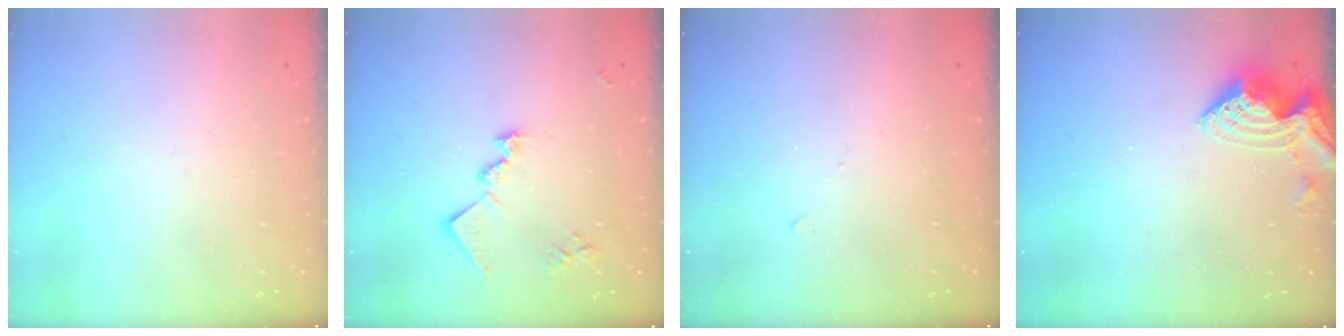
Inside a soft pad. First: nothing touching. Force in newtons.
{"total": 13.0, "press": 13.0, "slide": 0.3}
{"total": 5.0, "press": 4.9, "slide": 0.7}
{"total": 9.1, "press": 9.0, "slide": 1.0}